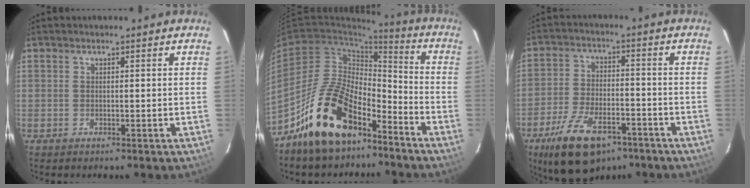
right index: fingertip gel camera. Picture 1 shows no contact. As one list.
[{"total": 18.0, "force": [-12.1, 8.7, 10.1], "torque": [-0.194, 0.026, -0.202]}, {"total": 15.1, "force": [-9.5, 7.2, 9.2], "torque": [-0.196, -0.018, -0.162]}]